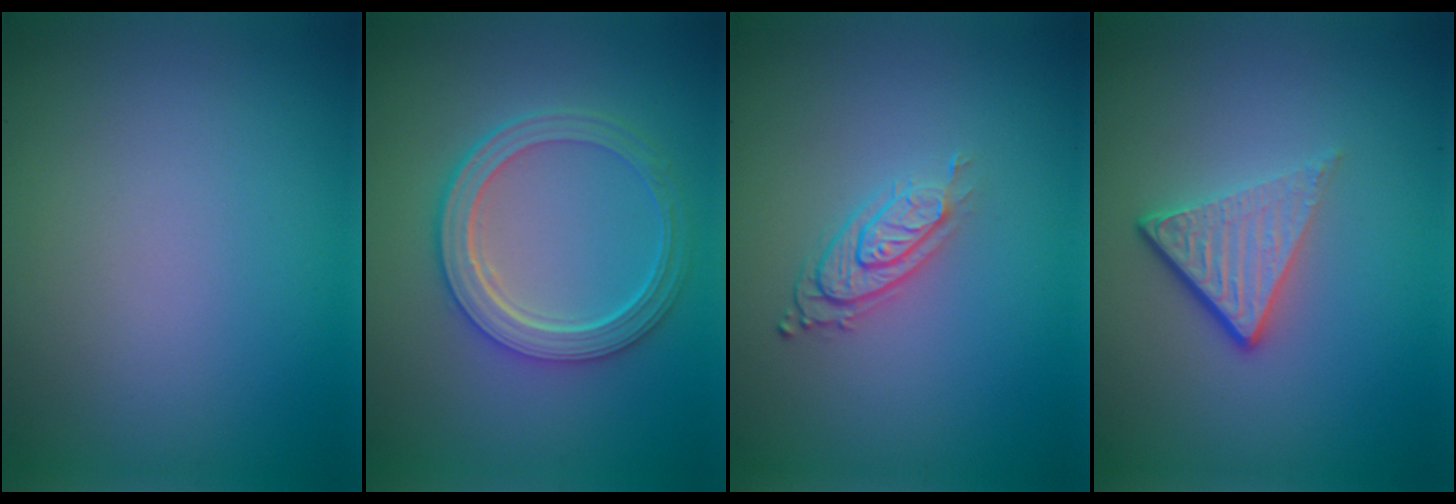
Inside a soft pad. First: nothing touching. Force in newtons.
{"total": 5.2, "press": 3.9, "slide": 3.5}
{"total": 3.1, "press": 2.1, "slide": 2.3}
{"total": 4.2, "press": 2.6, "slide": 3.3}